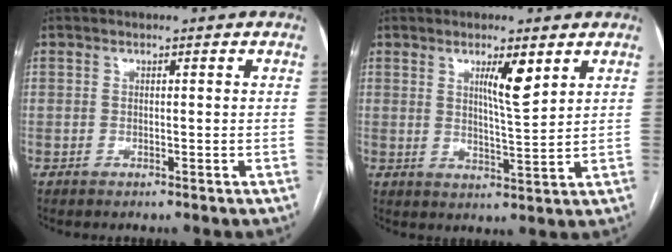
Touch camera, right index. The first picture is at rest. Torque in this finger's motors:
{"motor_torque": [0.38, 0.52, 0.12, 0.07]}